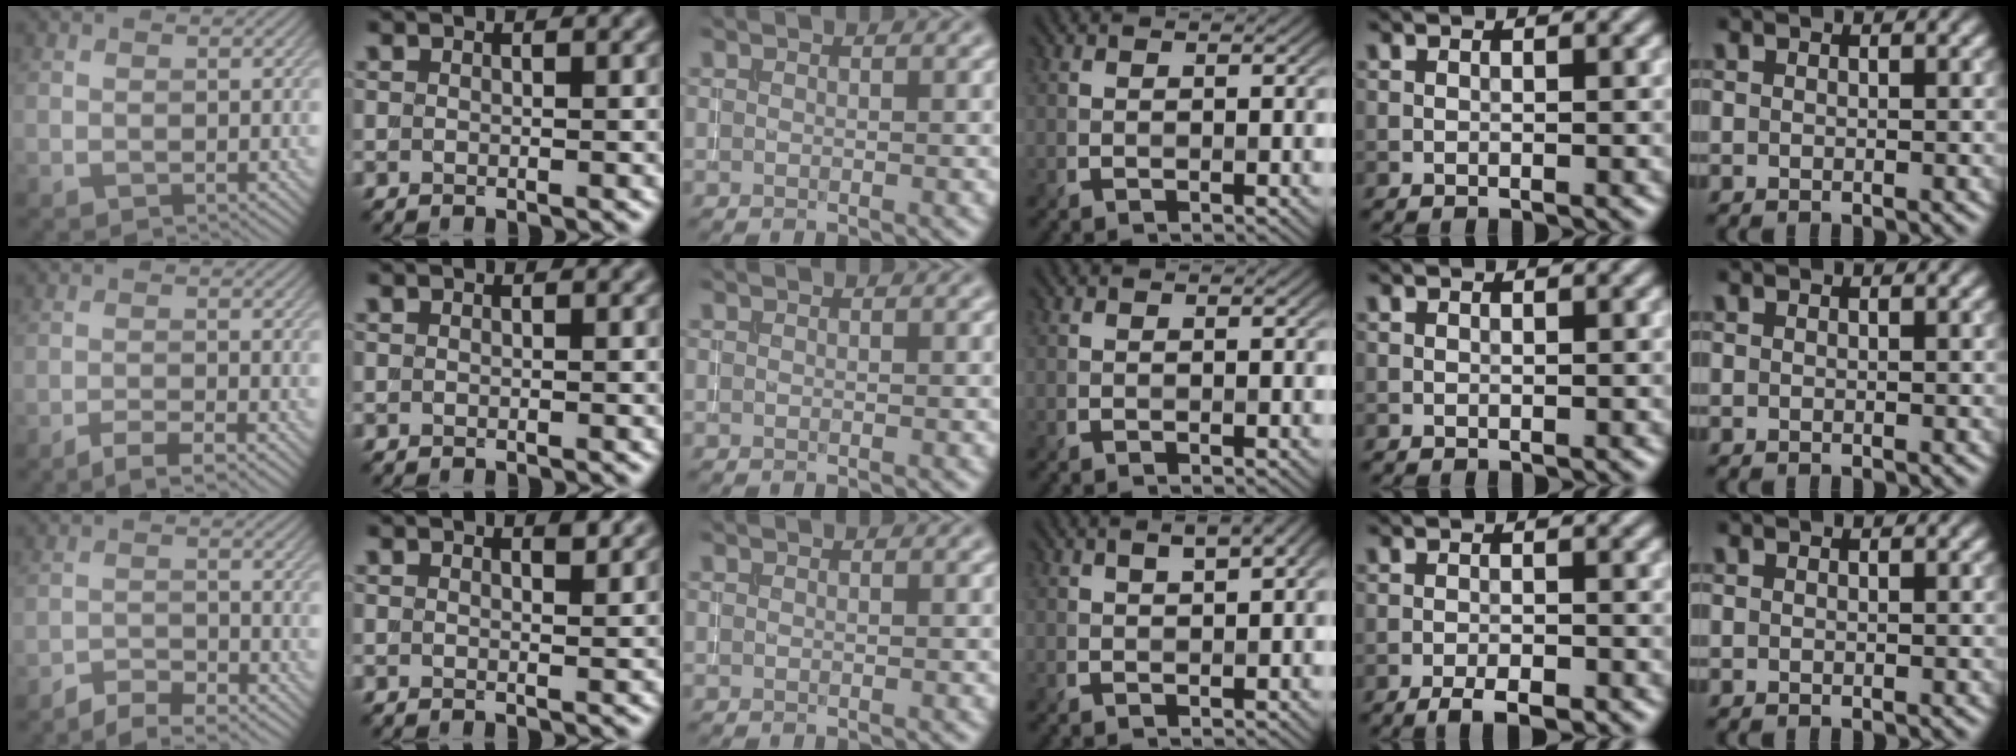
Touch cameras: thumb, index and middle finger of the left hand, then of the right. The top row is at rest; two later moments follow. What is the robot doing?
{"motion": "pour", "object": "almond"}